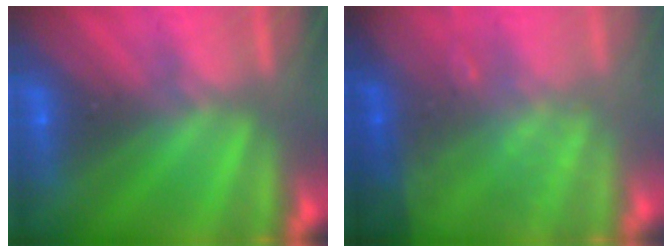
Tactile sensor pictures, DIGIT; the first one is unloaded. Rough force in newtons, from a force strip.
{"total": 2.7}